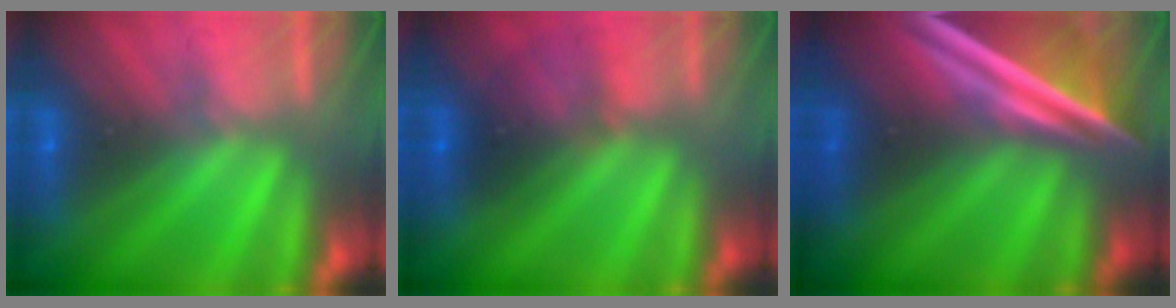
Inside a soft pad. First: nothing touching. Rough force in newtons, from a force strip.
{"total": 2.8}
{"total": 7.5}